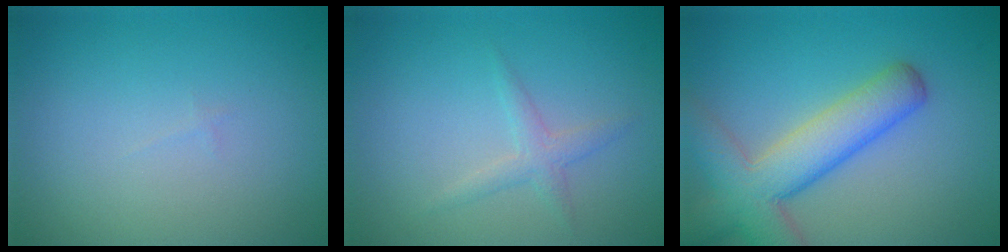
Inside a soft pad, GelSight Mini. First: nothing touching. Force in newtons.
{"total": 1.6, "press": 1.6, "slide": 0.0}
{"total": 7.3, "press": 7.2, "slide": 0.4}